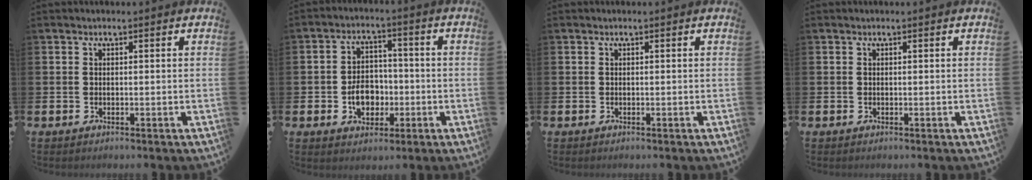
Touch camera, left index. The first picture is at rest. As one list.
[{"total": 5.7, "force": [-1.5, 4.3, 3.4], "torque": [-0.058, 0.010, -0.029]}, {"total": 0.0}, {"total": 0.0}]